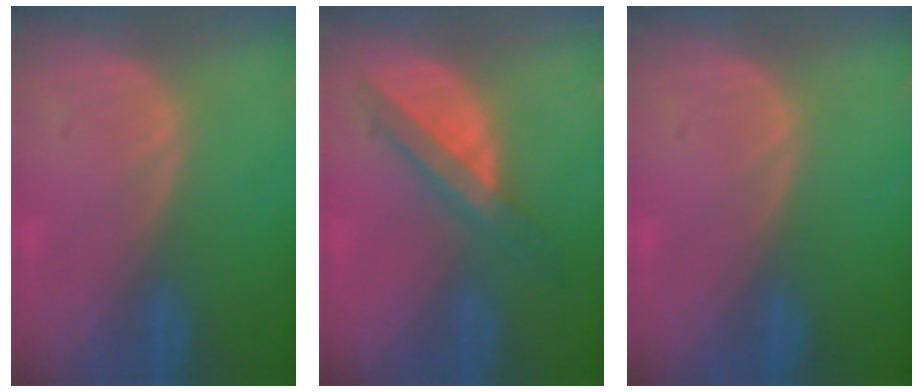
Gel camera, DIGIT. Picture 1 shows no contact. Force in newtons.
{"total": 5.8, "press": 5.7, "slide": 0.9}
{"total": 0.0}